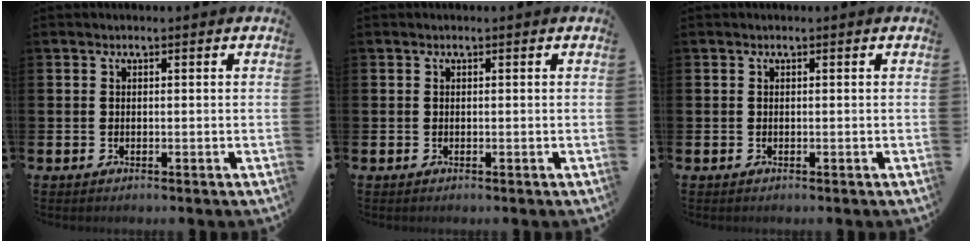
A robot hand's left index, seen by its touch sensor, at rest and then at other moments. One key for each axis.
{"total": 0.0}
{"total": 0.0}